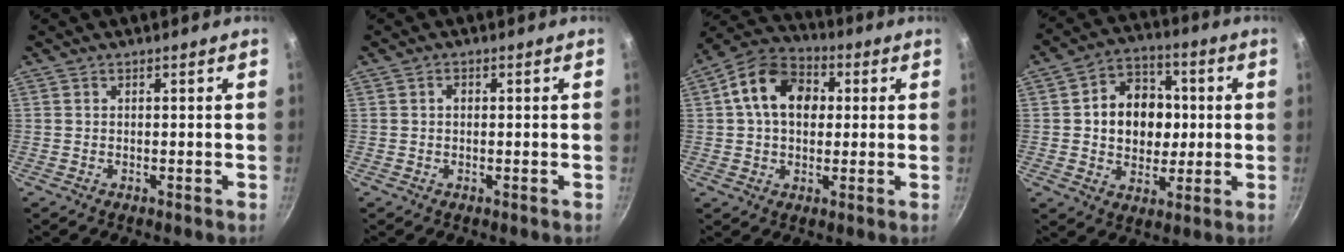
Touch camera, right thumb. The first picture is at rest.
{"total": 1.3, "force": [0.2, 1.0, 0.8], "torque": [-0.011, 0.006, 0.001]}
{"total": 13.3, "force": [2.4, 9.7, 8.9], "torque": [-0.119, 0.021, 0.022]}
{"total": 13.8, "force": [1.2, 11.0, 8.2], "torque": [-0.086, 0.014, 0.014]}